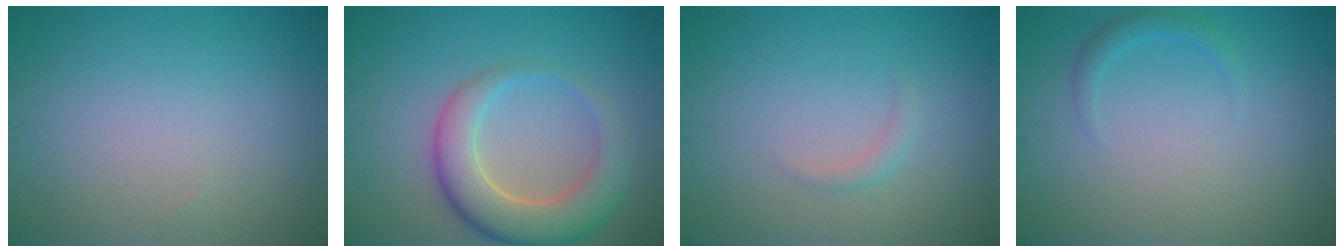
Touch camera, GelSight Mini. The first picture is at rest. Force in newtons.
{"total": 6.4, "press": 6.4, "slide": 0.4}
{"total": 0.9, "press": 0.9, "slide": 0.1}
{"total": 1.3, "press": 1.3, "slide": 0.1}